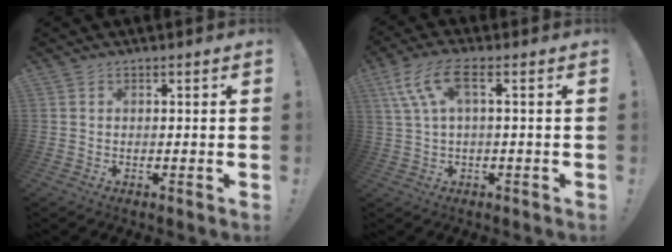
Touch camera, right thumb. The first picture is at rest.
{"total": 9.5, "force": [2.7, 3.2, 8.5], "torque": [-0.171, -0.004, 0.052]}